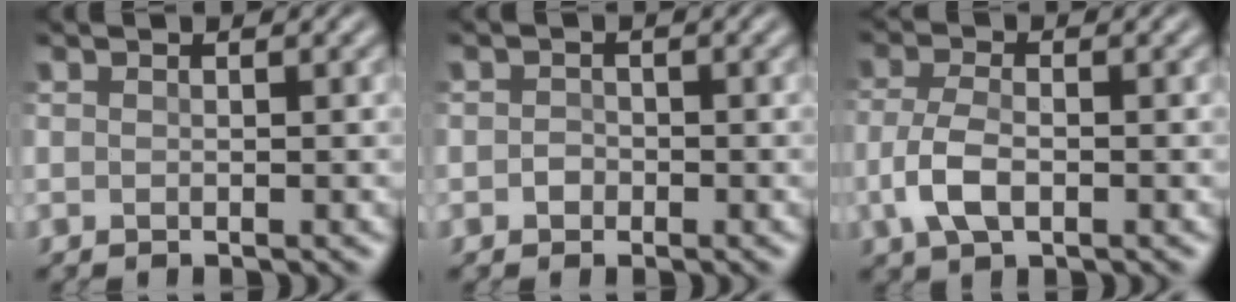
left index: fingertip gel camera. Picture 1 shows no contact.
{"total": 1.0, "force": [-0.3, 0.9, 0.3], "torque": [-0.003, -0.003, -0.009]}
{"total": 3.8, "force": [-1.0, 2.0, 3.1], "torque": [-0.071, -0.003, -0.025]}